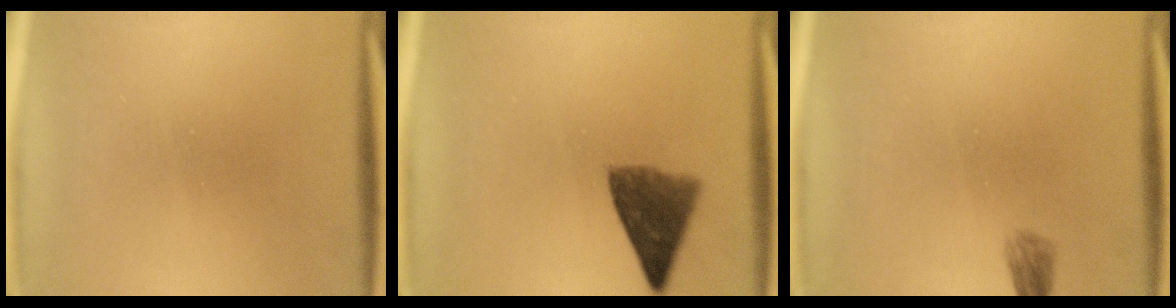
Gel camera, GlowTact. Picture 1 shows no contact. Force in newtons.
{"total": 7.2}
{"total": 1.7}